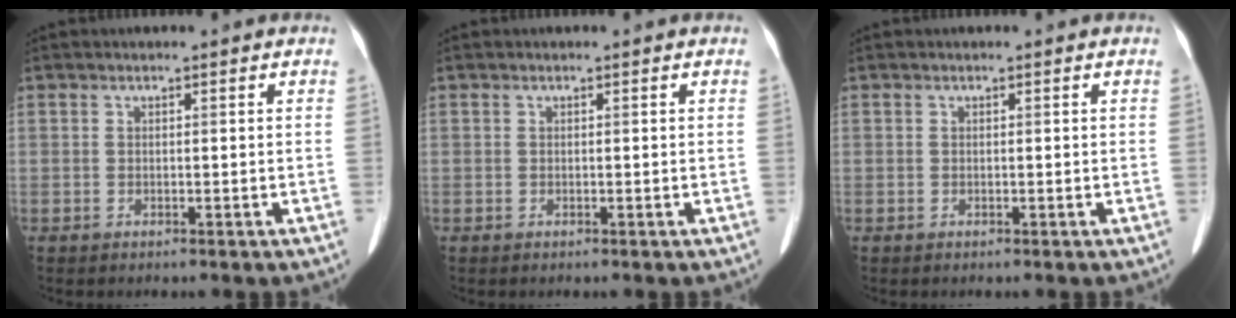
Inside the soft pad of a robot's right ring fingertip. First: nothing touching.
{"total": 0.0}
{"total": 0.0}